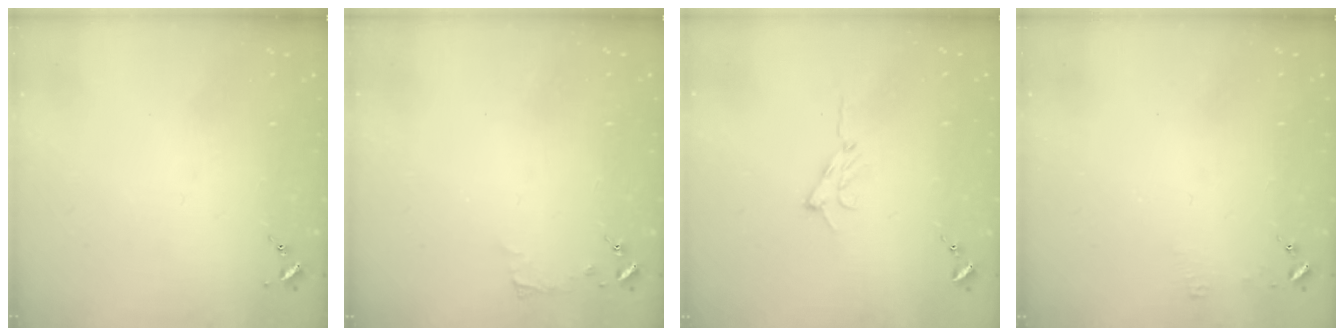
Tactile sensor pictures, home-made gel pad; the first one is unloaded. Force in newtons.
{"total": 3.8, "press": 3.7, "slide": 0.4}
{"total": 6.5, "press": 6.5, "slide": 0.8}
{"total": 3.4, "press": 3.3, "slide": 0.3}